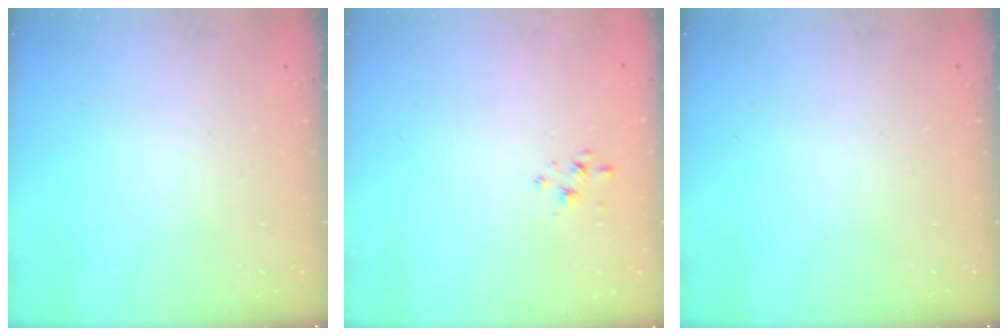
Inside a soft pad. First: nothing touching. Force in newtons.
{"total": 1.7, "press": 1.7, "slide": 0.3}
{"total": 0.0}